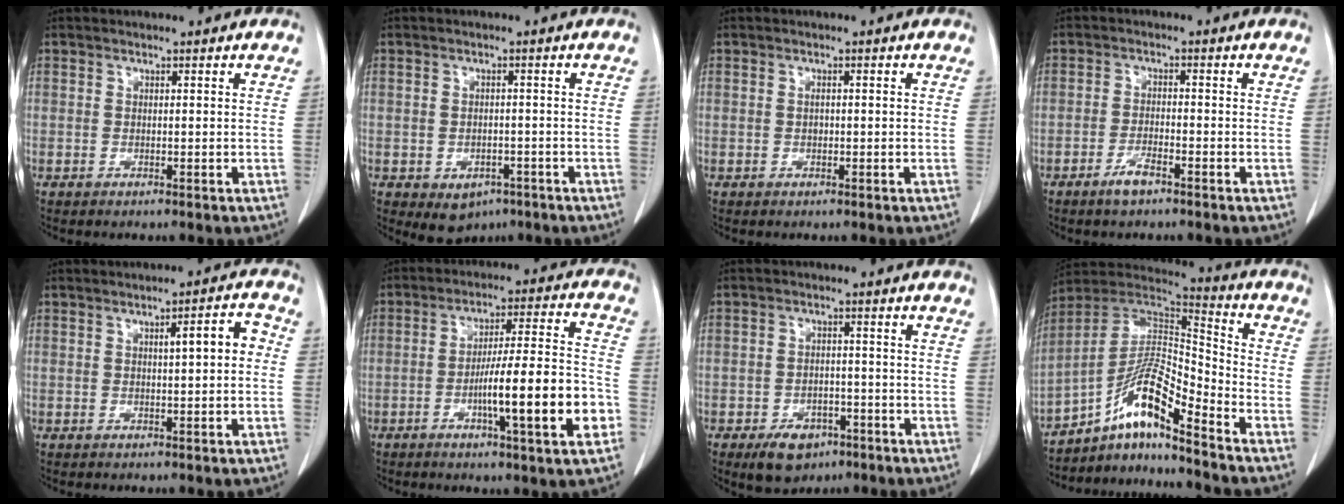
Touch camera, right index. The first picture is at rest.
{"total": 4.7, "force": [-2.5, 3.4, 2.0], "torque": [-0.020, 0.003, -0.021]}
{"total": 0.0}
{"total": 3.1, "force": [-2.2, 0.6, 2.1], "torque": [-0.041, 0.001, -0.039]}
{"total": 4.5, "force": [0.4, 0.8, 4.4], "torque": [-0.064, 0.016, 0.006]}
{"total": 15.0, "force": [-4.8, 0.6, 14.2], "torque": [-0.228, 0.003, -0.075]}
{"total": 6.2, "force": [-3.8, 3.9, 3.0], "torque": [-0.049, 0.004, -0.049]}
{"total": 13.3, "force": [-8.9, 1.5, 9.8], "torque": [-0.176, 0.022, -0.155]}